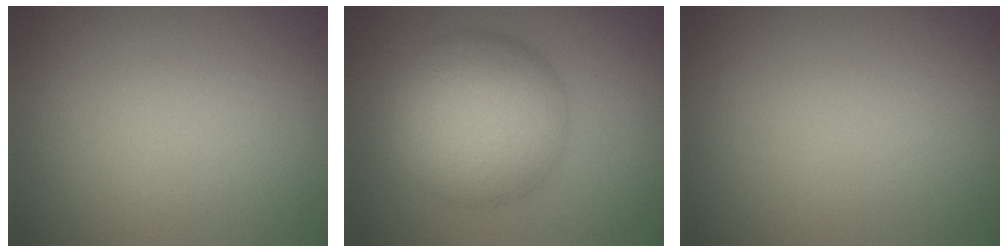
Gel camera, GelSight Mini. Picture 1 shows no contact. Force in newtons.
{"total": 9.4, "press": 9.4, "slide": 0.1}
{"total": 0.0}